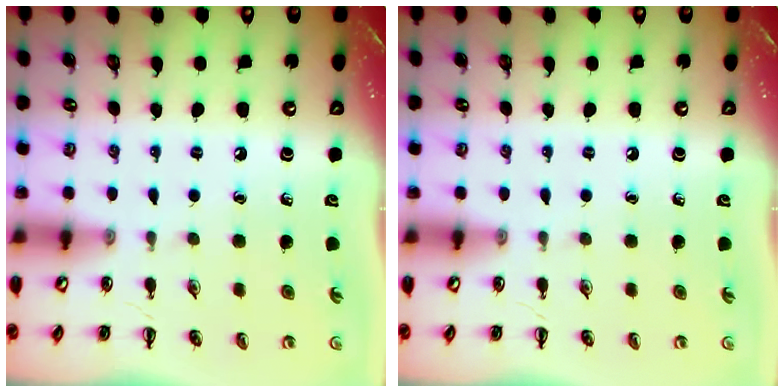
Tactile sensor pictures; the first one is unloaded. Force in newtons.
{"total": 0.0}